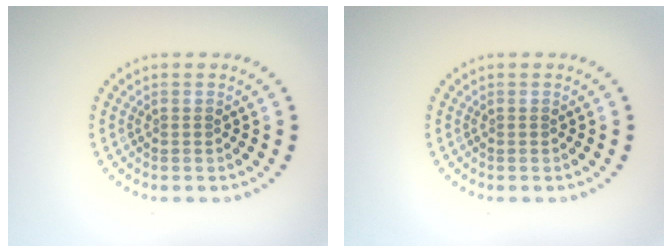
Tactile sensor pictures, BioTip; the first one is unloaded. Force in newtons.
{"total": 0.0}